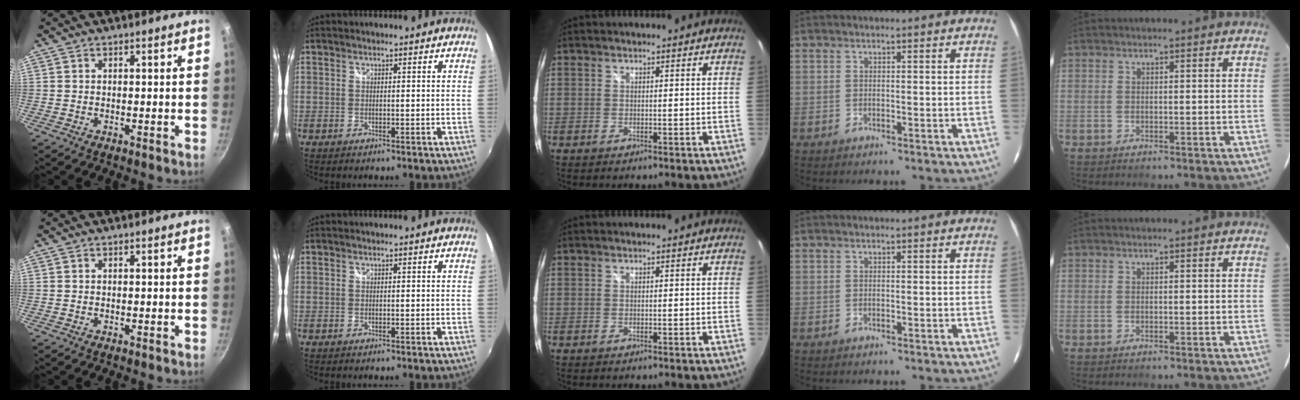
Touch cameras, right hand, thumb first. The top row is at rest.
{}